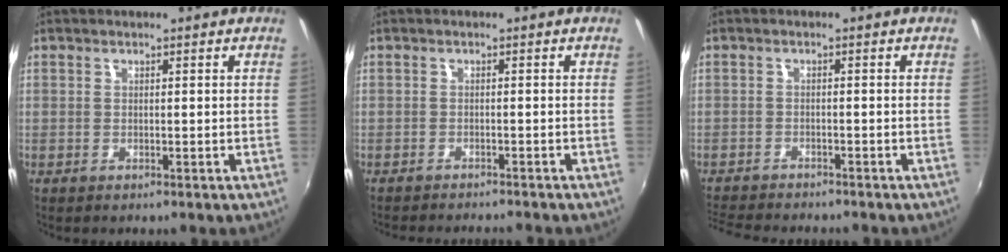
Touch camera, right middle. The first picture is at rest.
{"total": 5.3, "force": [-5.0, 0.3, 1.9], "torque": [-0.045, -0.015, -0.073]}
{"total": 7.6, "force": [-7.0, 1.2, 2.5], "torque": [-0.072, -0.018, -0.118]}